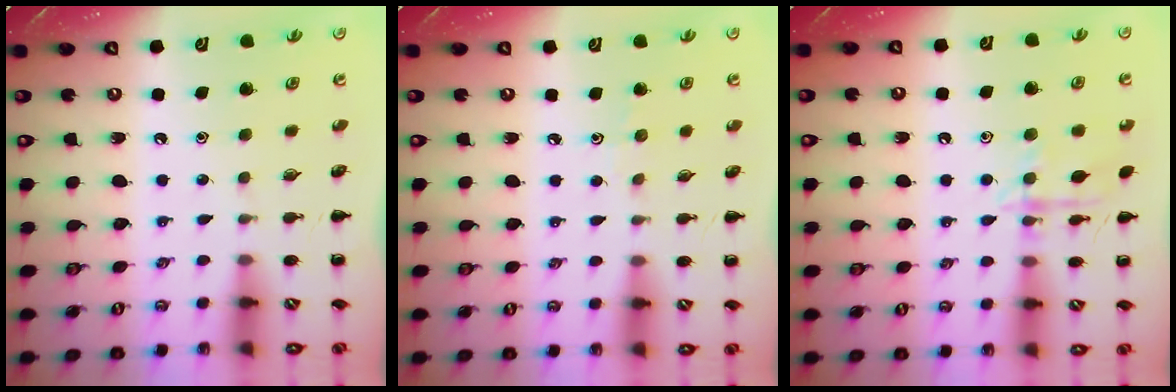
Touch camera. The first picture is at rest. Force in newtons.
{"total": 2.9, "press": 2.7, "slide": 1.2}
{"total": 10.6, "press": 10.6, "slide": 0.7}